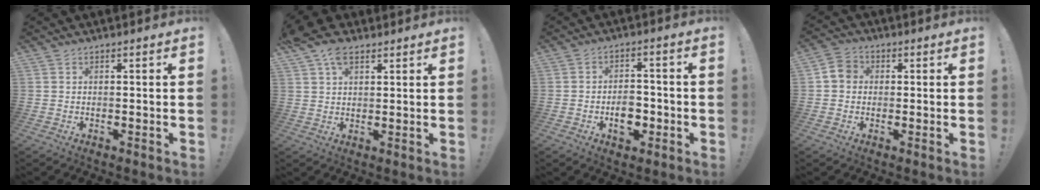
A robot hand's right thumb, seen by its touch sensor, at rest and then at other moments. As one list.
[{"total": 7.7, "force": [4.6, 4.3, 4.4], "torque": [-0.075, -0.014, 0.088]}, {"total": 7.1, "force": [-2.3, 4.9, 4.5], "torque": [-0.054, 0.011, -0.039]}, {"total": 5.4, "force": [0.0, 4.7, 2.6], "torque": [-0.046, 0.014, 0.001]}]